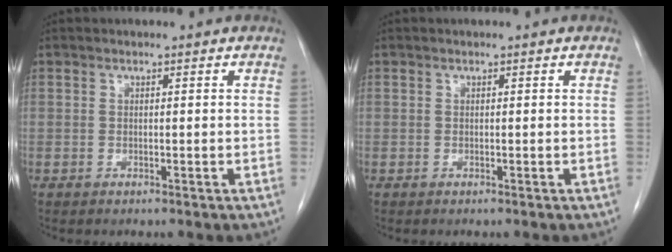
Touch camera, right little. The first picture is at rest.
{"total": 0.0}